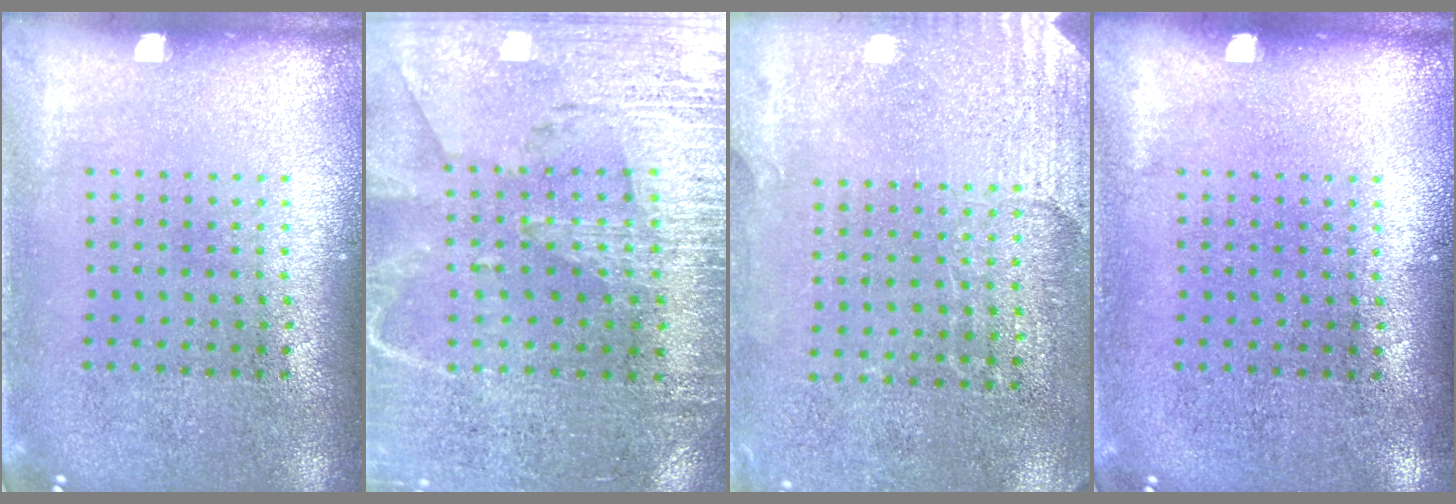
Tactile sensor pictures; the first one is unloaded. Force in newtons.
{"total": 3.4, "press": 3.0, "slide": 1.5}
{"total": 2.8, "press": 2.6, "slide": 1.0}
{"total": 0.0}